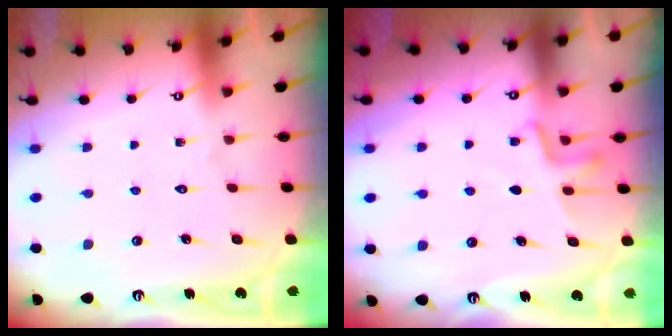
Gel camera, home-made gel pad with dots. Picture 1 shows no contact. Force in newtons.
{"total": 6.3, "press": 6.2, "slide": 1.1}